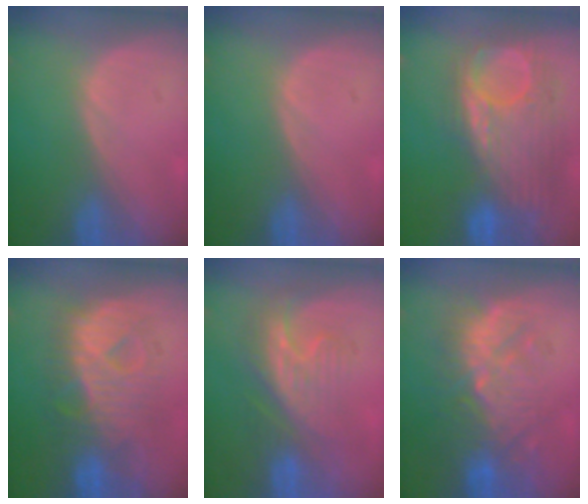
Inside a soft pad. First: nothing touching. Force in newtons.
{"total": 0.0}
{"total": 11.7, "press": 10.3, "slide": 5.5}
{"total": 9.8, "press": 9.8, "slide": 0.6}
{"total": 8.5, "press": 7.5, "slide": 4.1}
{"total": 9.6, "press": 9.4, "slide": 2.1}